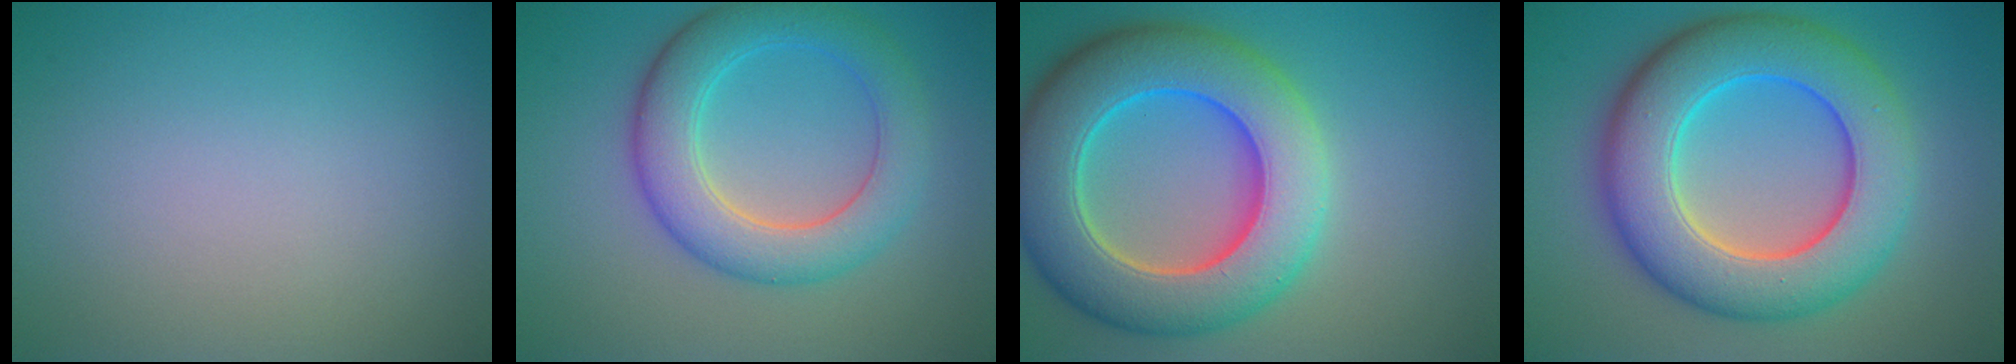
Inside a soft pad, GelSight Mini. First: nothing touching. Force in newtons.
{"total": 6.2, "press": 6.2, "slide": 0.3}
{"total": 11.5, "press": 11.5, "slide": 0.9}
{"total": 11.1, "press": 11.1, "slide": 0.5}